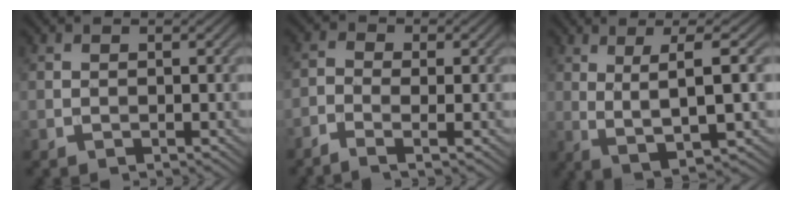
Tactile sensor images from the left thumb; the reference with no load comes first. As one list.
[{"total": 2.5, "force": [-1.5, 0.6, 1.9], "torque": [-0.042, -0.001, -0.039]}, {"total": 6.8, "force": [0.9, 1.2, 6.7], "torque": [-0.127, 0.007, 0.021]}]